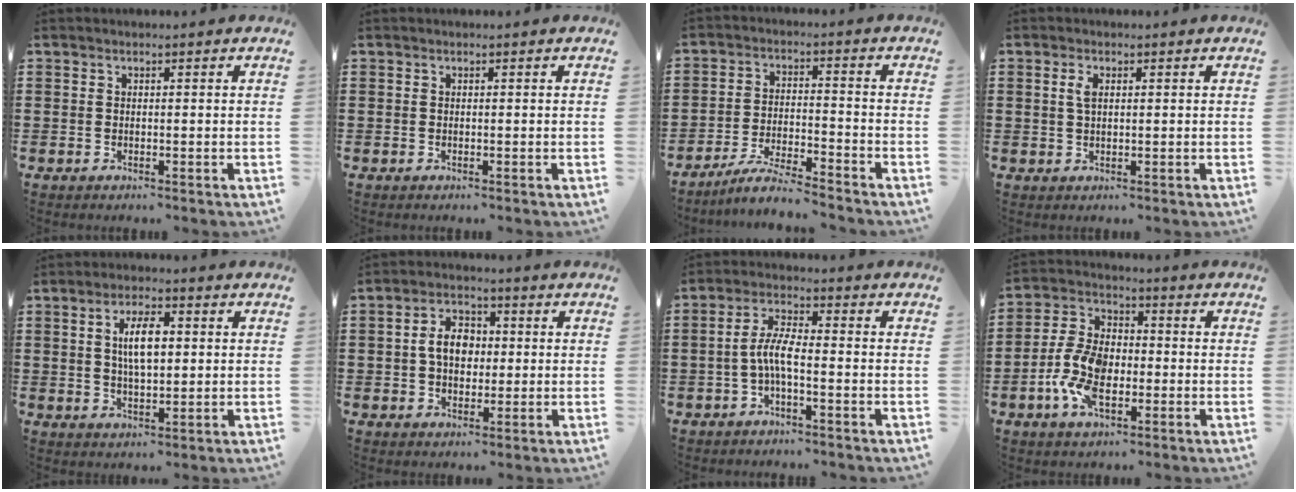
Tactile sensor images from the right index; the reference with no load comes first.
{"total": 0.0}
{"total": 5.7, "force": [-5.3, -0.1, 2.1], "torque": [-0.056, -0.011, -0.107]}
{"total": 1.3, "force": [0.4, 0.5, 1.1], "torque": [-0.024, 0.003, 0.006]}
{"total": 6.0, "force": [0.9, 2.2, 5.4], "torque": [-0.093, 0.001, 0.010]}
{"total": 5.6, "force": [0.2, 3.9, 4.0], "torque": [-0.078, 0.014, -0.003]}
{"total": 5.1, "force": [-1.6, 1.1, 4.7], "torque": [-0.112, -0.006, -0.038]}
{"total": 8.8, "force": [-2.4, 5.0, 6.8], "torque": [-0.169, -0.003, -0.052]}